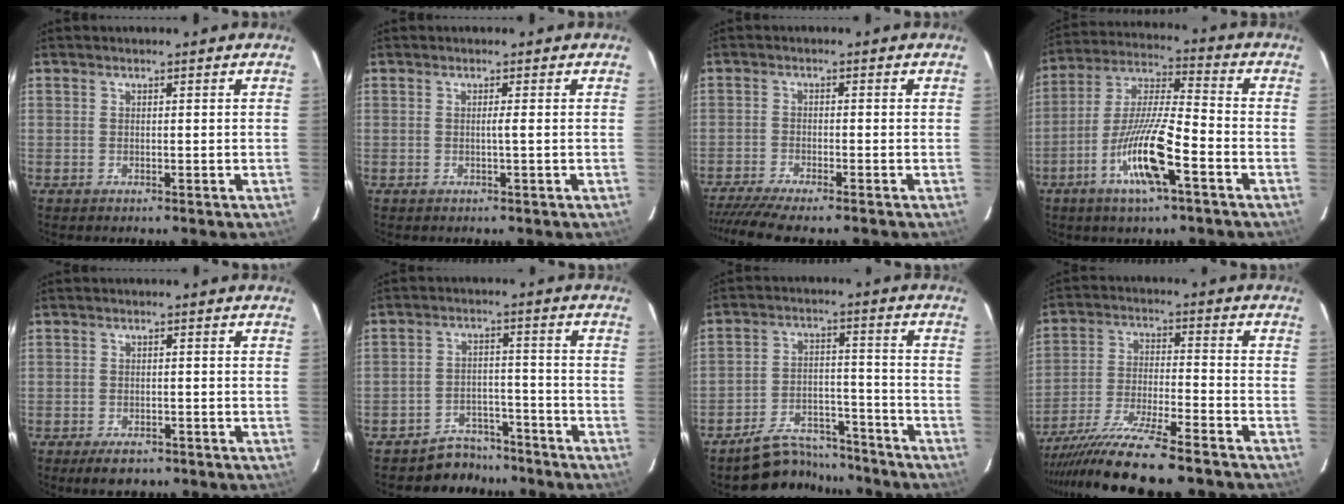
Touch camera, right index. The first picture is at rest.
{"total": 0.8, "force": [-0.1, -0.4, 0.7], "torque": [-0.006, -0.001, -0.004]}
{"total": 9.5, "force": [-8.2, 0.1, 4.9], "torque": [-0.071, -0.017, -0.132]}
{"total": 13.7, "force": [-5.8, 1.4, 12.3], "torque": [-0.243, -0.008, -0.108]}
{"total": 3.6, "force": [-2.5, 2.0, 1.7], "torque": [-0.030, -0.002, -0.032]}
{"total": 6.4, "force": [-5.6, 3.0, -0.3], "torque": [0.012, 0.025, -0.090]}
{"total": 9.2, "force": [-8.5, 3.4, 0.9], "torque": [-0.005, 0.032, -0.137]}
{"total": 15.2, "force": [-12.9, 0.4, 8.0], "torque": [-0.151, -0.028, -0.220]}